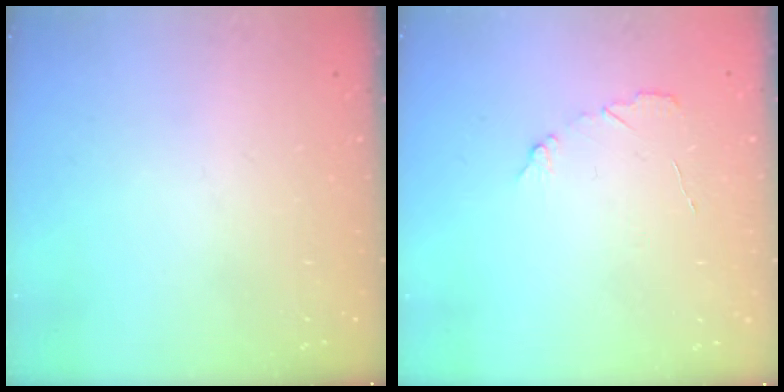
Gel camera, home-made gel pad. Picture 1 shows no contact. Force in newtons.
{"total": 5.2, "press": 5.1, "slide": 0.5}